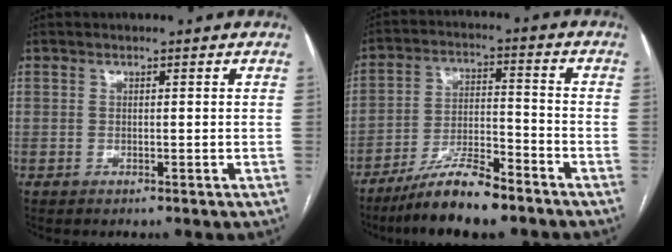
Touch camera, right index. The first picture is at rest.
{"total": 10.8, "force": [-8.3, 1.7, 6.7], "torque": [-0.121, -0.010, -0.149]}